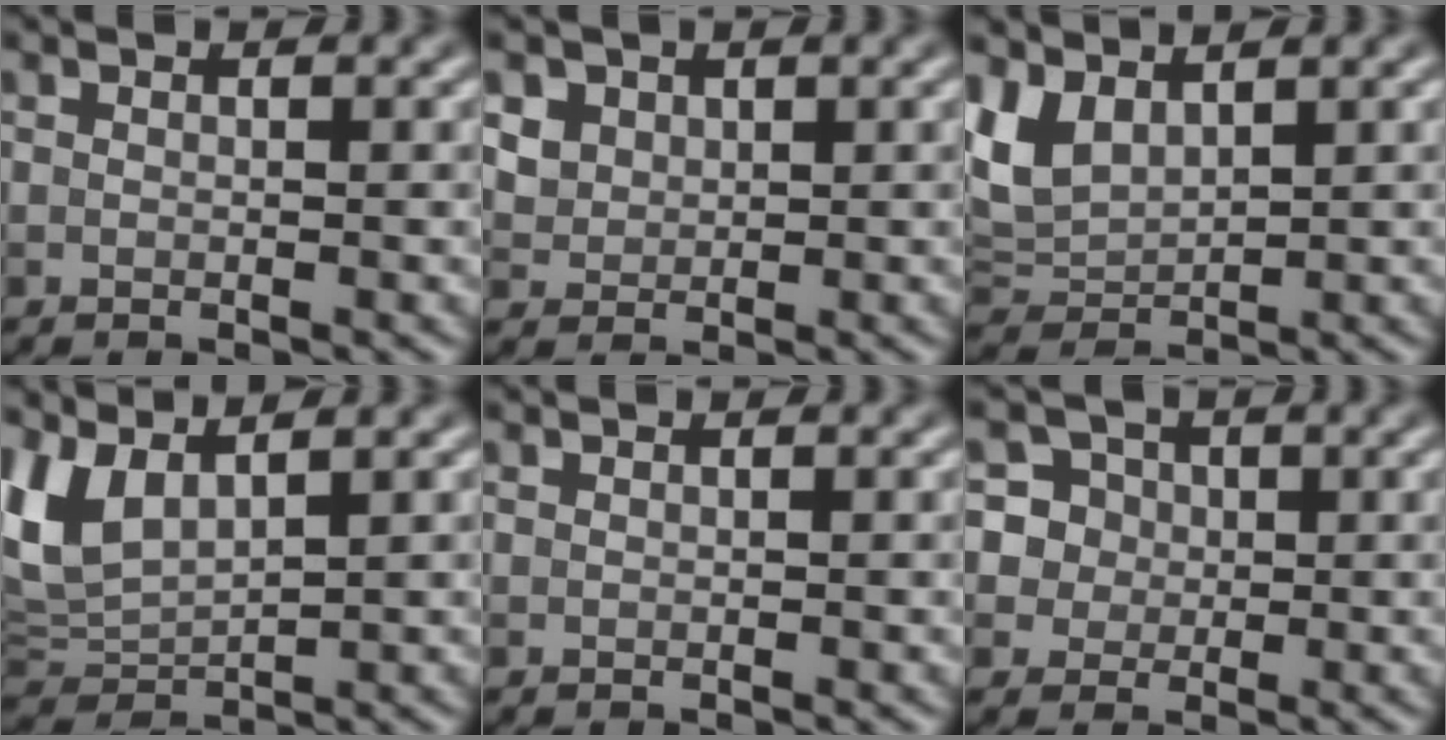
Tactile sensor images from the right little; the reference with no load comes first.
{"total": 3.9, "force": [2.0, 3.0, 1.6], "torque": [-0.049, 0.004, 0.042]}
{"total": 3.9, "force": [2.2, 2.3, 2.3], "torque": [-0.059, 0.001, 0.047]}
{"total": 4.7, "force": [2.3, 2.3, 3.4], "torque": [-0.088, 0.001, 0.051]}
{"total": 0.0}
{"total": 6.4, "force": [1.9, 5.9, 1.8], "torque": [-0.030, 0.038, 0.015]}